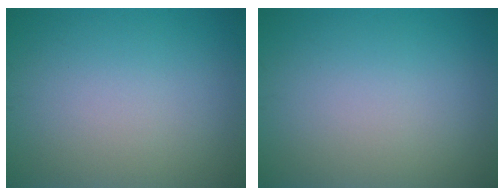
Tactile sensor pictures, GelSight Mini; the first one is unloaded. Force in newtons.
{"total": 0.0}